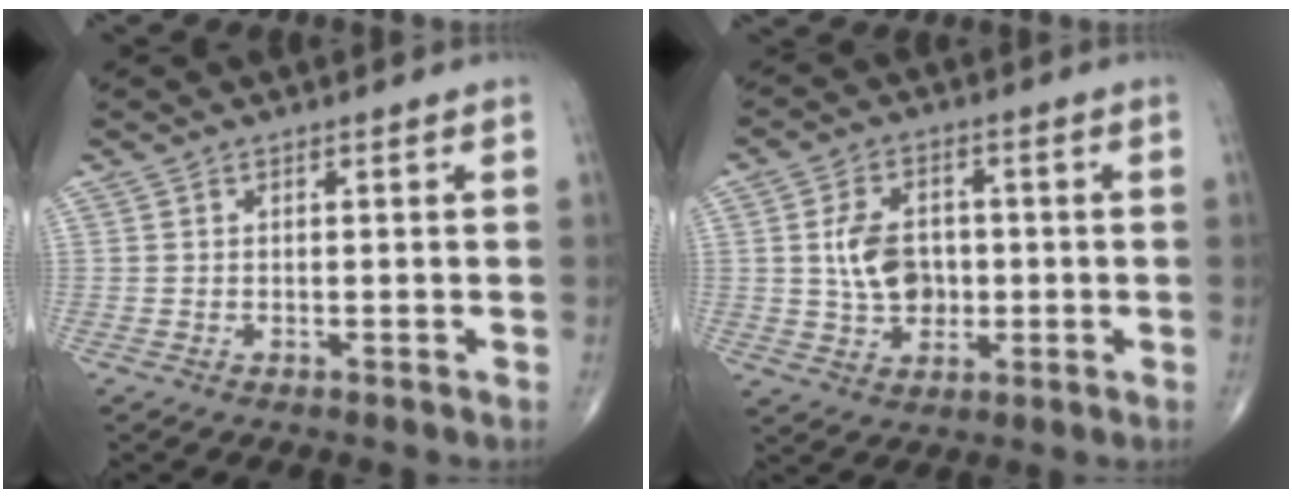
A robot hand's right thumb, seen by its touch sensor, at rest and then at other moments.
{"total": 8.9, "force": [0.2, 6.5, 6.0], "torque": [-0.085, 0.006, 0.006]}